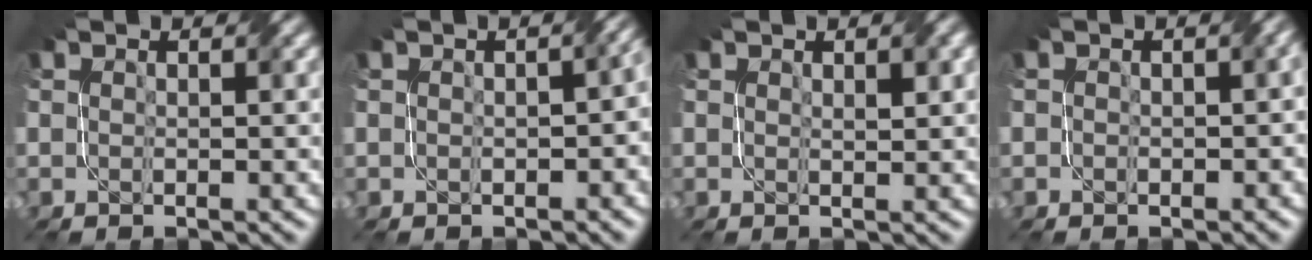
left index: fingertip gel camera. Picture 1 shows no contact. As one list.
[{"total": 3.9, "force": [-0.1, 2.1, 3.3], "torque": [-0.021, -0.001, 0.009]}, {"total": 1.3, "force": [0.7, 0.3, 1.1], "torque": [-0.015, 0.000, 0.013]}, {"total": 1.9, "force": [0.2, 1.3, 1.3], "torque": [-0.013, -0.003, -0.001]}]